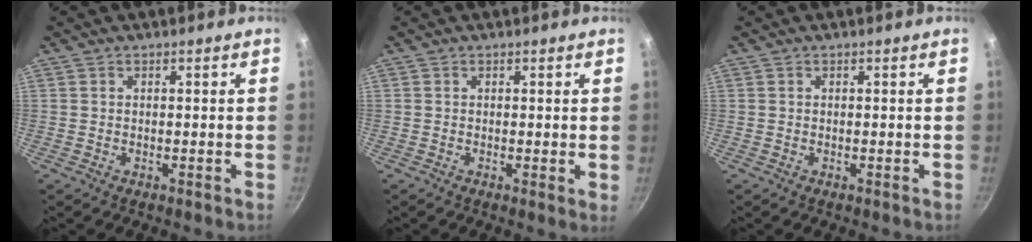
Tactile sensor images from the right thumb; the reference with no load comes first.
{"total": 0.9, "force": [0.3, 0.4, 0.8], "torque": [-0.012, -0.004, 0.001]}
{"total": 0.0}